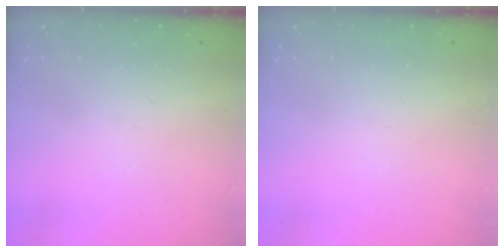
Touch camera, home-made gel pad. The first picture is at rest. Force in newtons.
{"total": 0.0}